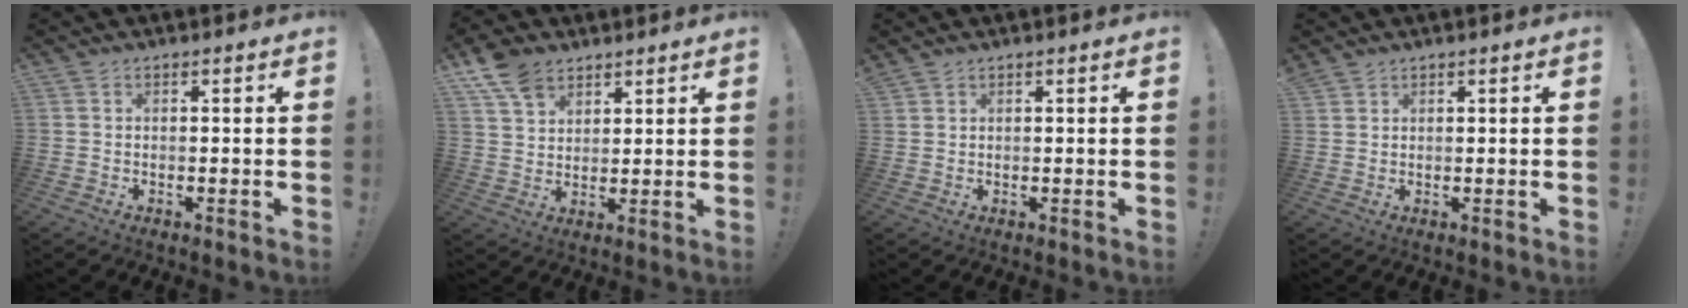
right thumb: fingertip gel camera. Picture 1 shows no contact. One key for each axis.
{"total": 9.2, "fx": 6.4, "fy": 5.5, "fz": 3.5, "tx": -0.061, "ty": -0.033, "tz": 0.126}
{"total": 1.3, "fx": 1.0, "fy": 0.6, "fz": 0.3, "tx": -0.002, "ty": -0.004, "tz": 0.020}
{"total": 1.8, "fx": 1.5, "fy": 1.0, "fz": 0.2, "tx": -0.002, "ty": -0.008, "tz": 0.028}